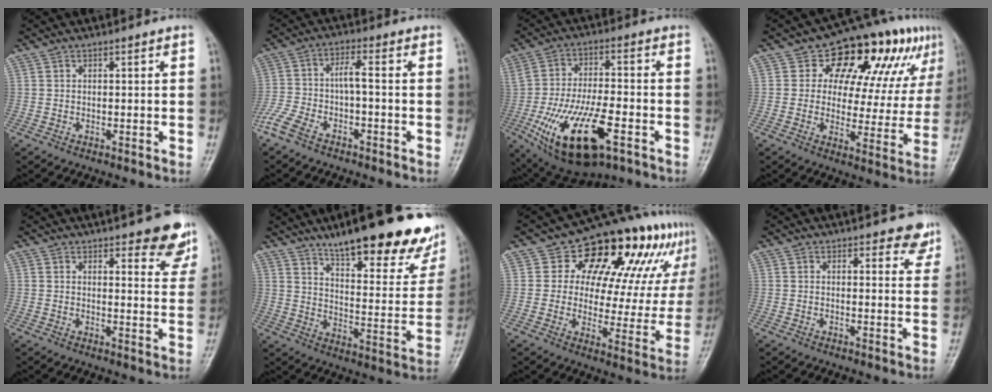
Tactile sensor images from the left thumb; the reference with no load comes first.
{"total": 7.4, "force": [-3.7, 1.7, 6.1], "torque": [-0.147, 0.027, -0.073]}
{"total": 18.2, "force": [-7.3, 7.2, 15.0], "torque": [-0.281, 0.014, -0.109]}
{"total": 18.2, "force": [8.4, 10.2, 12.5], "torque": [-0.107, -0.005, 0.113]}
{"total": 8.9, "force": [6.4, 2.8, 5.5], "torque": [-0.036, -0.035, 0.071]}
{"total": 25.9, "force": [18.5, 7.2, 16.6], "torque": [-0.190, -0.077, 0.256]}
{"total": 20.0, "force": [9.7, 11.4, 13.3], "torque": [-0.117, -0.009, 0.130]}
{"total": 4.4, "force": [3.2, 2.0, 2.2], "torque": [0.004, -0.017, 0.033]}